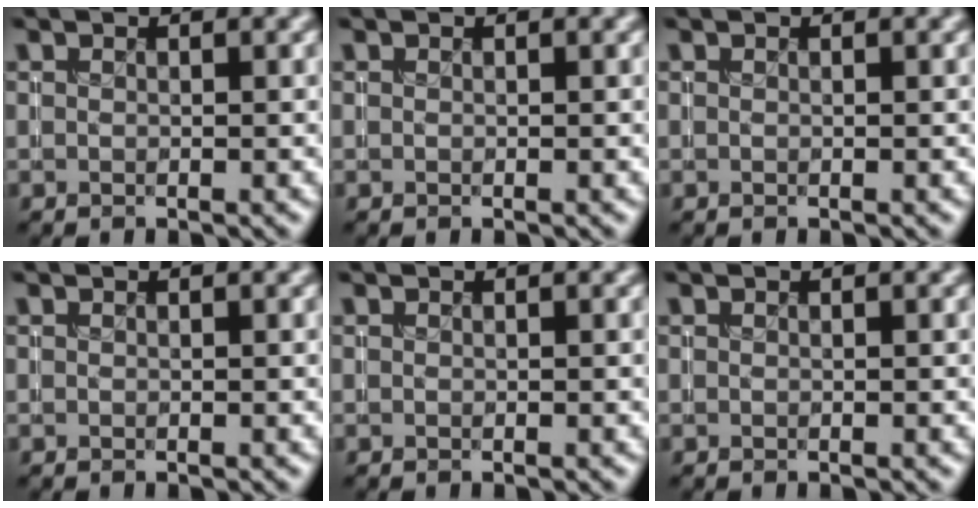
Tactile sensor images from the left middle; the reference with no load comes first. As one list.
[{"total": 0.0}, {"total": 0.0}, {"total": 0.0}, {"total": 0.0}, {"total": 0.0}]